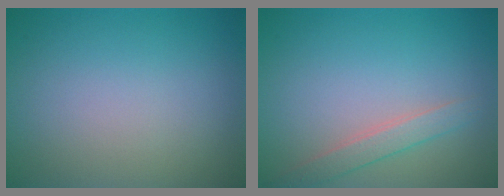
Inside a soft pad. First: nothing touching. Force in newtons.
{"total": 1.9, "press": 1.9, "slide": 0.0}